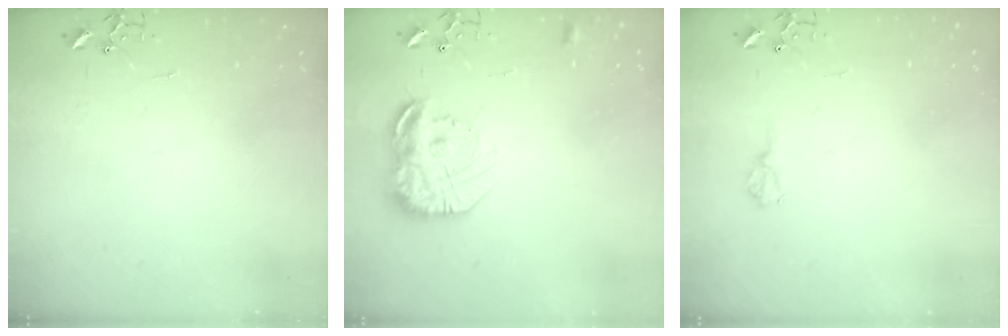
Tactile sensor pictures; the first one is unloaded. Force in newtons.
{"total": 18.3, "press": 18.2, "slide": 1.3}
{"total": 6.8, "press": 6.8, "slide": 0.9}